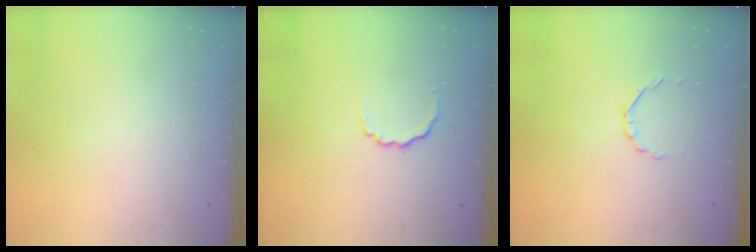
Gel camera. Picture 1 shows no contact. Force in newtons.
{"total": 3.0, "press": 2.9, "slide": 0.7}
{"total": 2.2, "press": 2.1, "slide": 0.7}